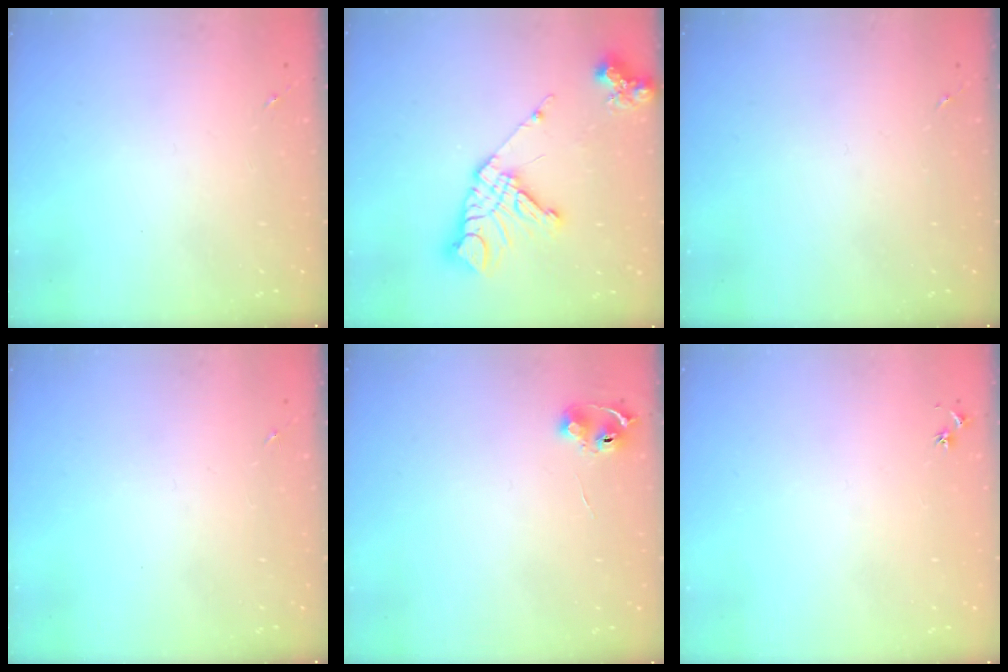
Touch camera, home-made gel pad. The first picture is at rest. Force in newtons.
{"total": 16.4, "press": 16.3, "slide": 1.9}
{"total": 0.0}
{"total": 0.0}
{"total": 6.3, "press": 6.3, "slide": 0.8}
{"total": 3.0, "press": 2.9, "slide": 0.4}